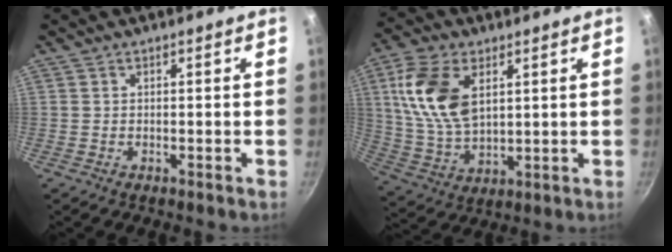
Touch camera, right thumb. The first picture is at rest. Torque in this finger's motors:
{"motor_torque": [-0.50, 1.04, 1.37, 0.24, 0.19]}